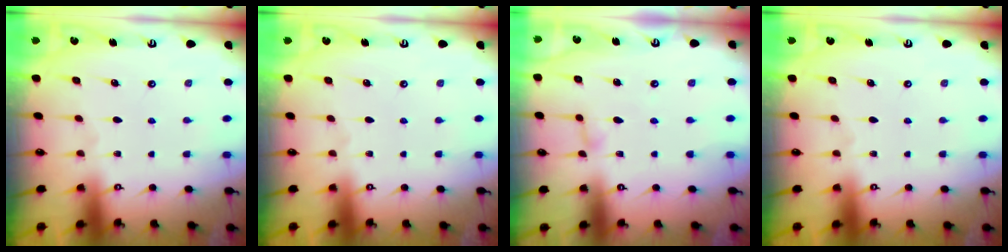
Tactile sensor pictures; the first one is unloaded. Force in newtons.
{"total": 0.0}
{"total": 3.9, "press": 3.8, "slide": 0.5}
{"total": 0.0}